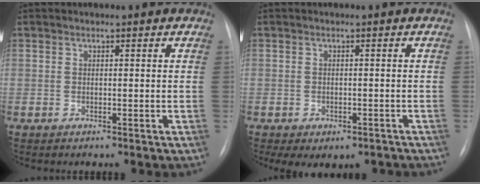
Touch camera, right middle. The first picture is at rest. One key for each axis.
{"total": 5.4, "fx": -3.7, "fy": 3.1, "fz": 2.3, "tx": -0.022, "ty": 0.009, "tz": -0.043}